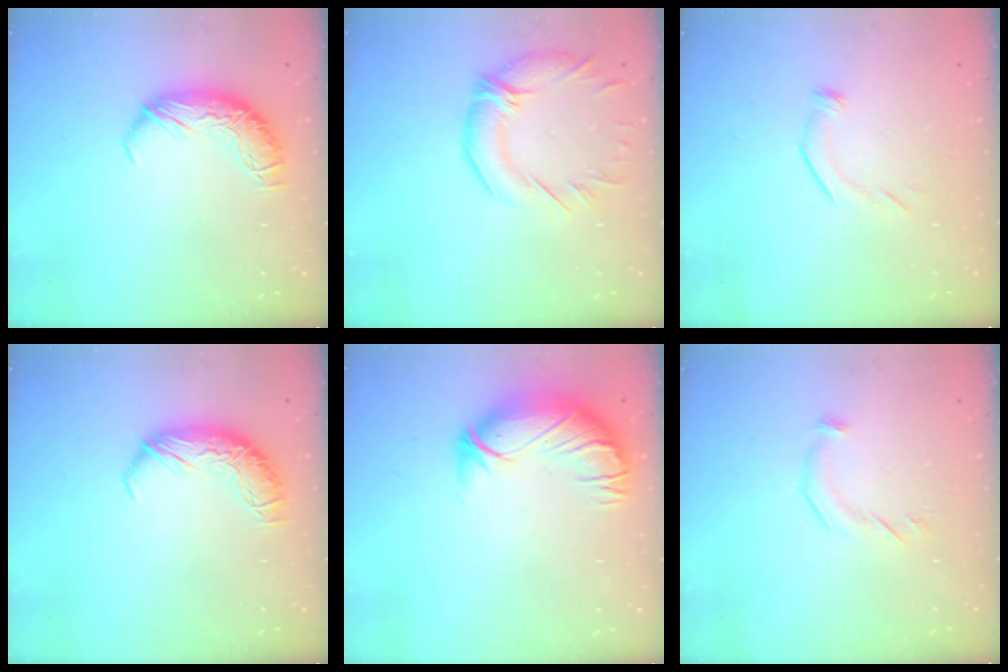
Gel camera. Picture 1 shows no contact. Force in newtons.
{"total": 3.0, "press": 2.0, "slide": 2.3}
{"total": 5.1, "press": 4.9, "slide": 1.6}
{"total": 0.0}
{"total": 3.0, "press": 0.2, "slide": 2.9}
{"total": 5.1, "press": 5.0, "slide": 1.1}